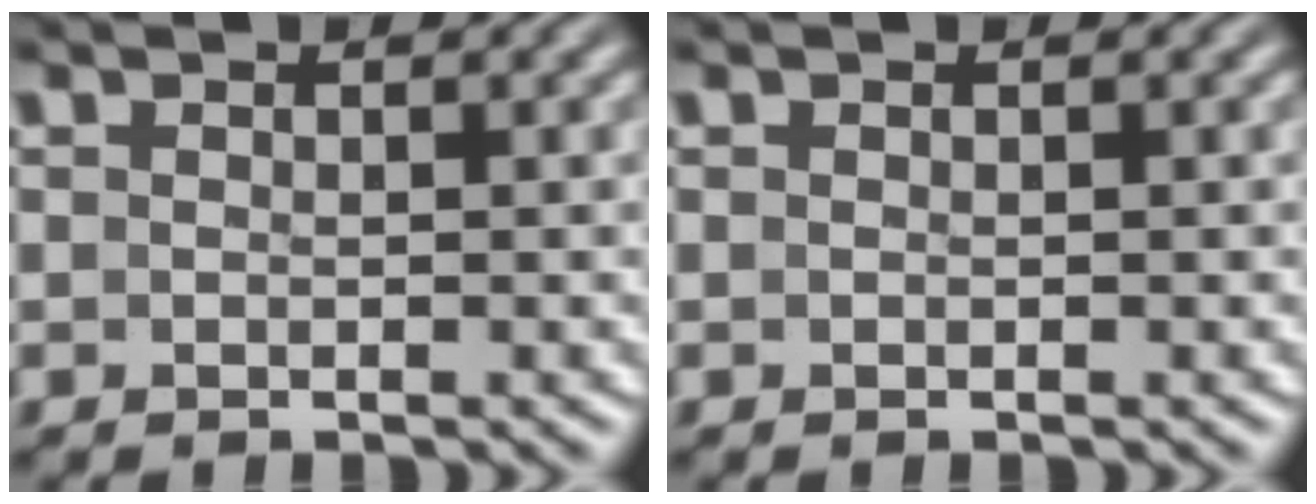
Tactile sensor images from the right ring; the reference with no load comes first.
{"total": 0.0}